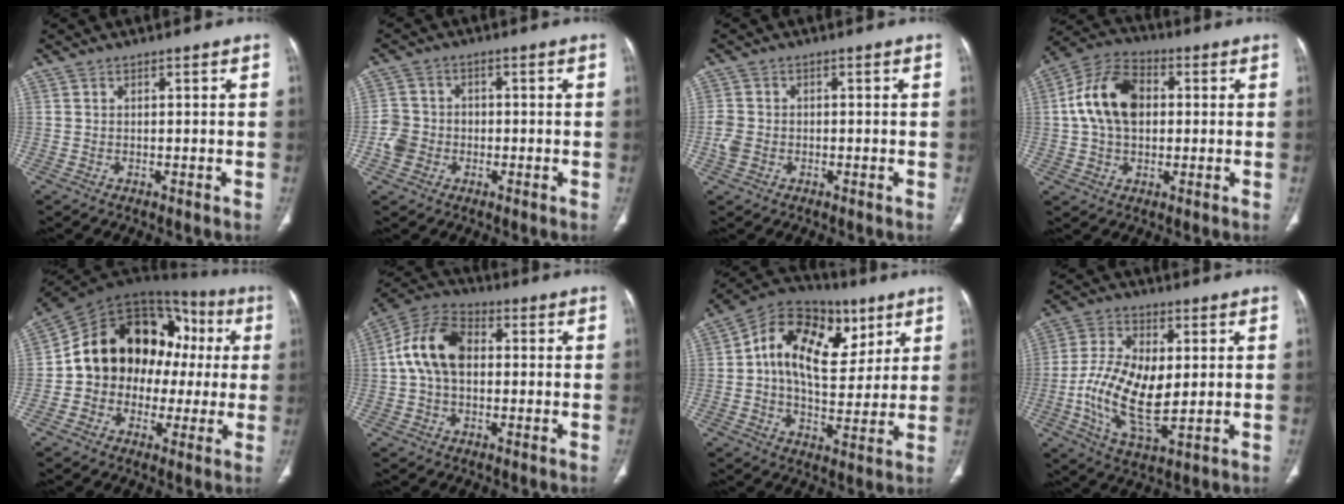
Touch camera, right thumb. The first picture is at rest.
{"total": 5.6, "force": [-1.6, 5.0, 1.9], "torque": [-0.019, 0.017, -0.035]}
{"total": 3.2, "force": [-0.9, 2.6, 1.7], "torque": [-0.037, 0.006, -0.017]}
{"total": 13.4, "force": [1.5, 9.0, 9.8], "torque": [-0.168, 0.023, 0.018]}
{"total": 21.1, "force": [1.0, 15.9, 13.9], "torque": [-0.173, 0.062, 0.014]}
{"total": 12.1, "force": [0.9, 8.0, 9.0], "torque": [-0.167, 0.030, 0.006]}
{"total": 19.7, "force": [6.4, 12.5, 13.8], "torque": [-0.186, 0.009, 0.096]}
{"total": 14.7, "force": [-0.4, 7.3, 12.8], "torque": [-0.240, -0.009, -0.005]}